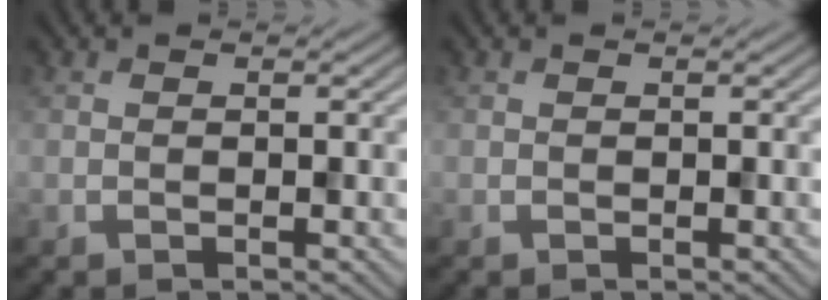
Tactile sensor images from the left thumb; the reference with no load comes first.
{"total": 0.0}